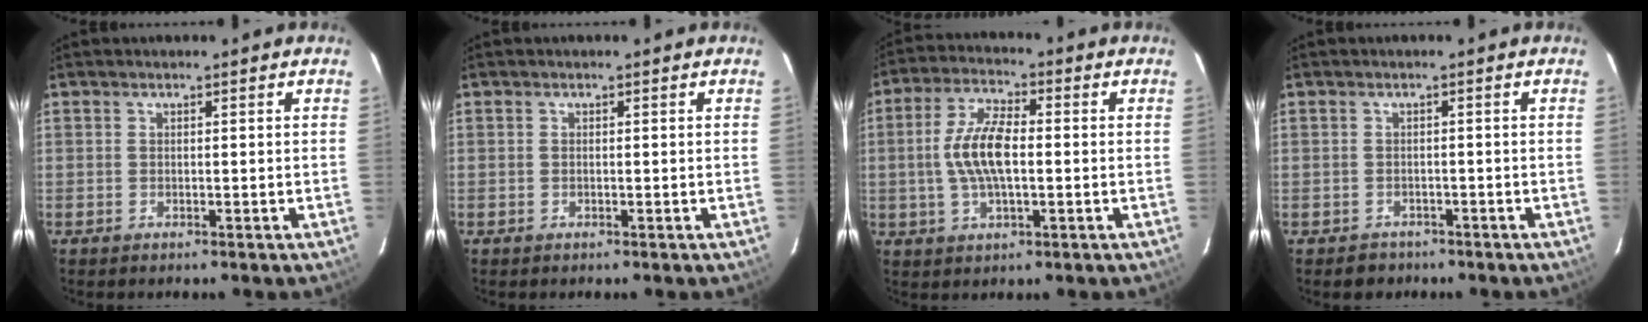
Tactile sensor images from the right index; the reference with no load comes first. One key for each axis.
{"total": 0.0}
{"total": 9.1, "fx": -0.5, "fy": 3.3, "fz": 8.5, "tx": -0.173, "ty": 0.009, "tz": -0.011}
{"total": 2.6, "fx": -1.6, "fy": 2.0, "fz": 0.0, "tx": 0.000, "ty": 0.011, "tz": -0.020}